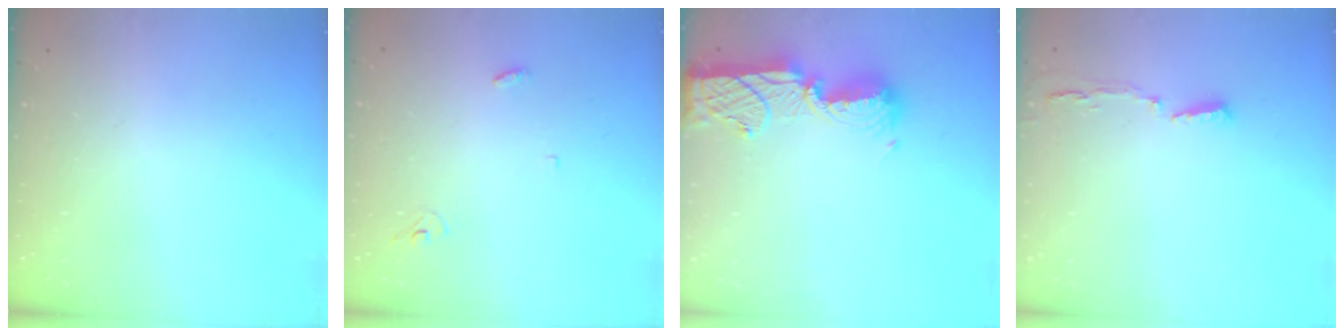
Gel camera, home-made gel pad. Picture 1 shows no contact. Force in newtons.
{"total": 3.2, "press": 3.2, "slide": 0.2}
{"total": 13.4, "press": 13.3, "slide": 1.0}
{"total": 4.1, "press": 4.0, "slide": 1.1}